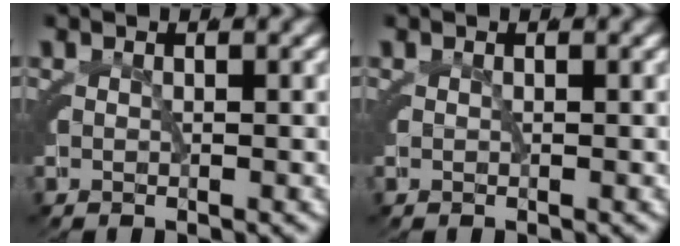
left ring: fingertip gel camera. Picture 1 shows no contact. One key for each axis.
{"total": 0.0}